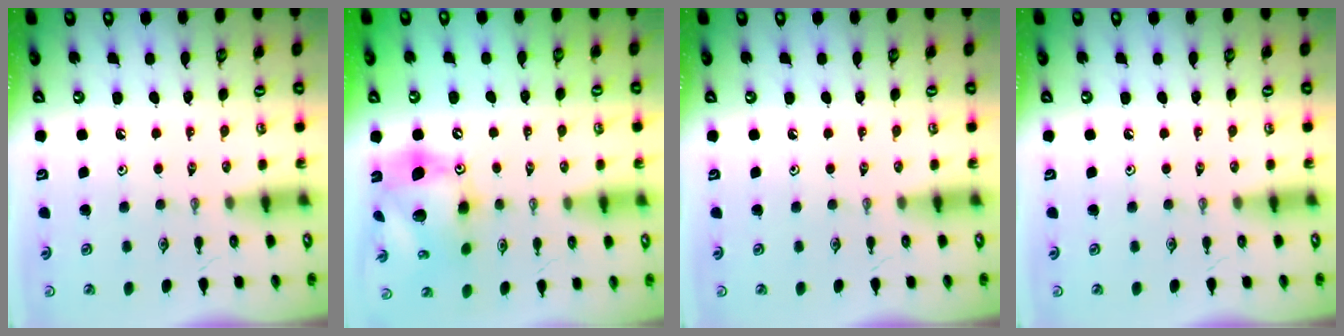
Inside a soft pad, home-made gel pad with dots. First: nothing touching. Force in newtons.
{"total": 15.1, "press": 15.0, "slide": 1.5}
{"total": 0.0}
{"total": 0.0}